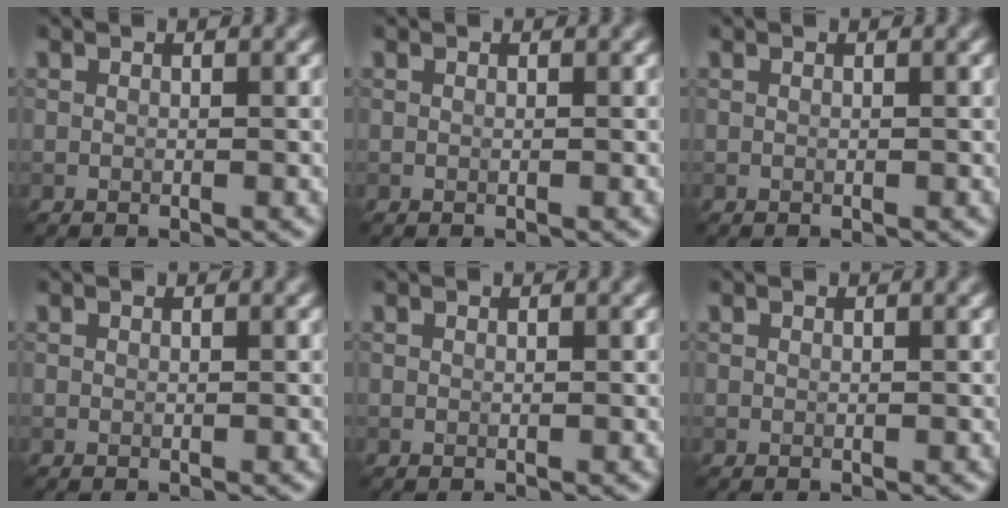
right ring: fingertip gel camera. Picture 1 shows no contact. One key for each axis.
{"total": 0.0}
{"total": 0.0}
{"total": 0.0}
{"total": 0.0}
{"total": 0.0}